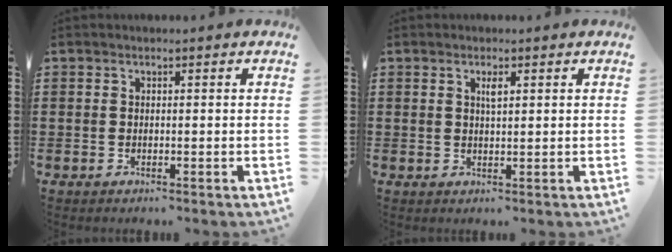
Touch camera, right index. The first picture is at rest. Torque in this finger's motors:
{"motor_torque": [0.31, -0.29, 0.00, 0.06]}